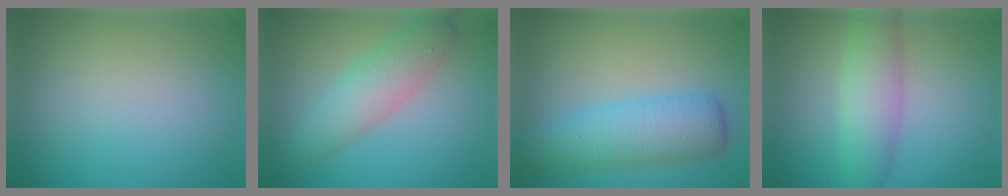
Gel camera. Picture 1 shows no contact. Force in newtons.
{"total": 4.4, "press": 4.4, "slide": 0.1}
{"total": 6.1, "press": 6.1, "slide": 0.2}
{"total": 4.7, "press": 4.7, "slide": 0.1}